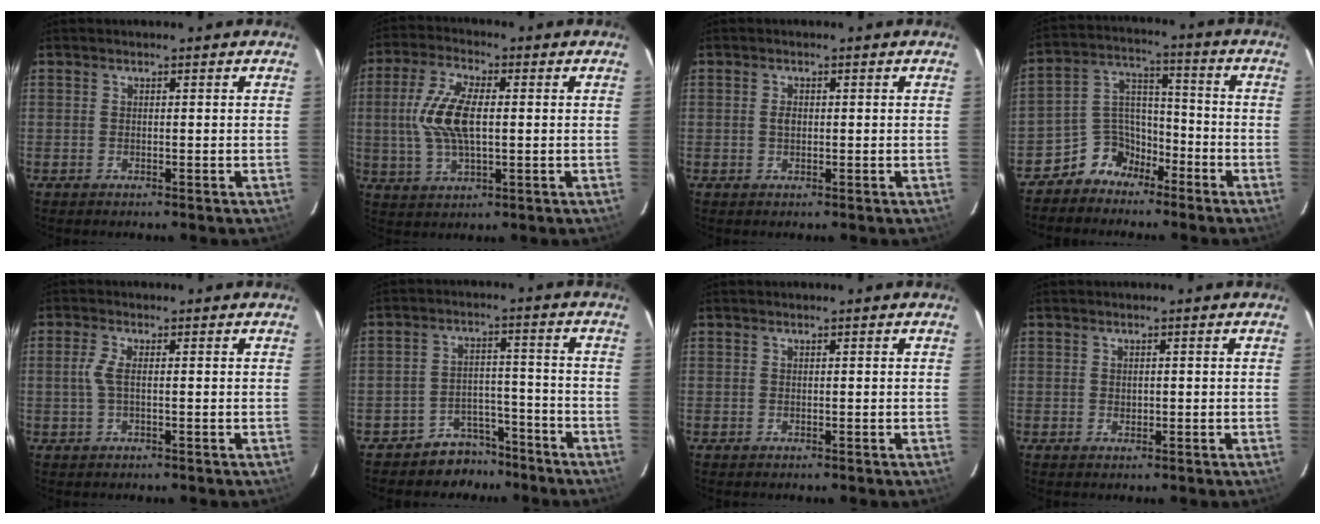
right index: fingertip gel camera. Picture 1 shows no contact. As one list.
[{"total": 10.7, "force": [0.6, 4.6, 9.7], "torque": [-0.202, 0.008, 0.012]}, {"total": 1.2, "force": [0.0, 0.8, 0.9], "torque": [-0.016, 0.003, -0.001]}, {"total": 8.2, "force": [-5.9, 5.6, 1.5], "torque": [-0.034, 0.046, -0.112]}, {"total": 2.8, "force": [-0.1, 0.6, 2.8], "torque": [-0.062, 0.002, -0.001]}, {"total": 7.5, "force": [-6.1, 4.3, 0.8], "torque": [-0.021, 0.031, -0.088]}, {"total": 0.0}, {"total": 0.9, "force": [0.1, 0.8, 0.4], "torque": [-0.006, 0.001, 0.004]}]